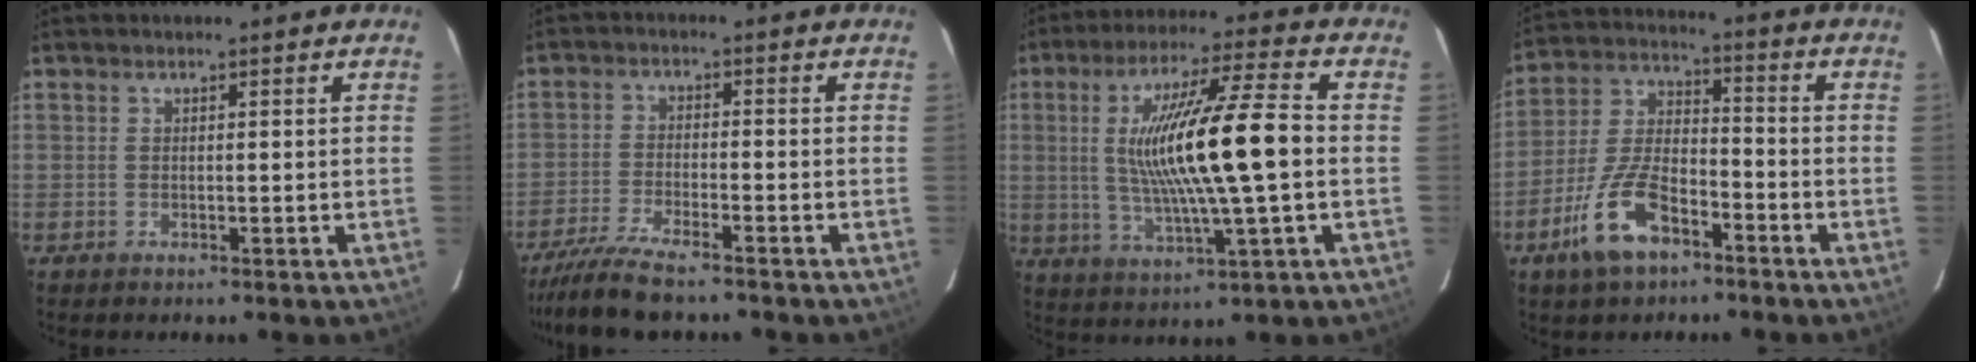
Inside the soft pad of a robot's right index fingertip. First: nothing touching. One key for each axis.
{"total": 9.2, "fx": -7.7, "fy": 0.7, "fz": 4.9, "tx": -0.085, "ty": -0.025, "tz": -0.131}
{"total": 16.2, "fx": 0.1, "fy": 0.5, "fz": 16.2, "tx": -0.300, "ty": 0.003, "tz": 0.001}
{"total": 11.2, "fx": -6.3, "fy": 4.8, "fz": 7.9, "tx": -0.180, "ty": 0.007, "tz": -0.119}